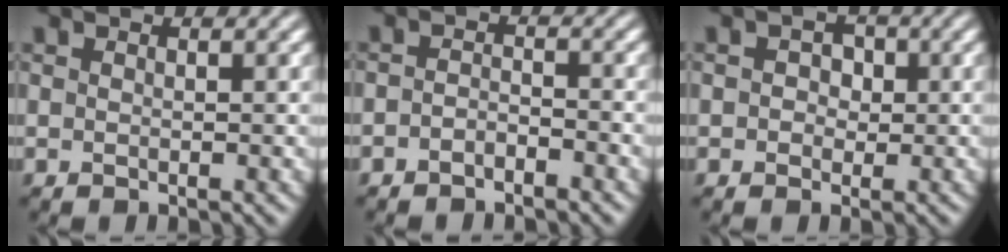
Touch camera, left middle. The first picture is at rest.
{"total": 1.6, "force": [-1.3, 0.7, 0.5], "torque": [-0.011, 0.006, -0.029]}
{"total": 1.9, "force": [0.2, 1.7, 0.6], "torque": [0.008, 0.008, -0.008]}